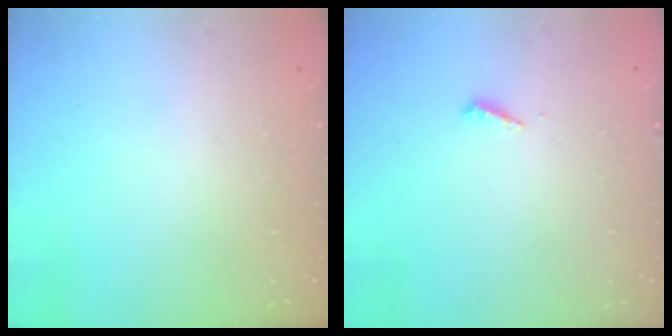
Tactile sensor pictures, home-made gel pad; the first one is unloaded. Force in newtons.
{"total": 2.0, "press": 2.0, "slide": 0.2}